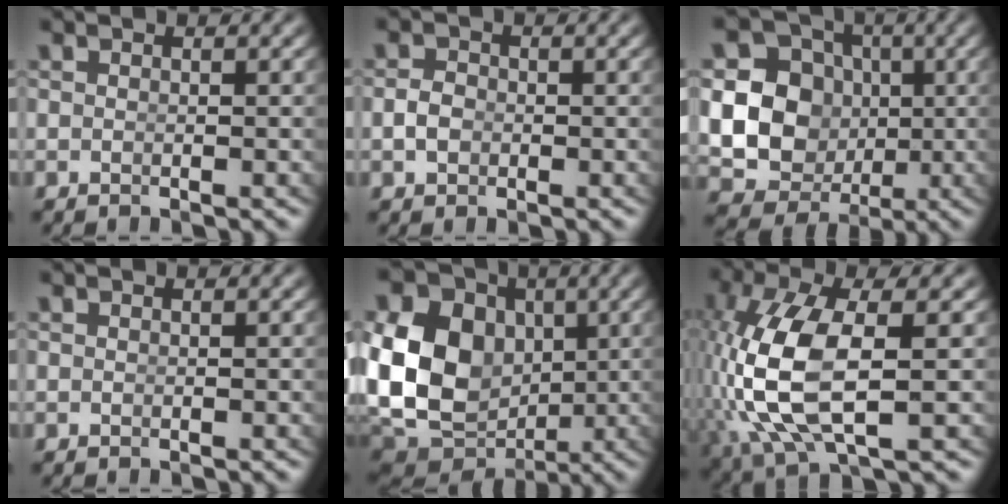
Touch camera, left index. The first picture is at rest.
{"total": 0.9, "force": [-0.5, 0.6, 0.5], "torque": [-0.012, 0.001, -0.009]}
{"total": 17.1, "force": [-0.6, 15.1, 8.1], "torque": [-0.171, -0.049, -0.012]}
{"total": 0.0}
{"total": 15.8, "force": [0.2, 12.8, 9.3], "torque": [-0.186, -0.039, 0.013]}
{"total": 8.5, "force": [-0.2, 3.9, 7.5], "torque": [-0.198, -0.025, 0.018]}